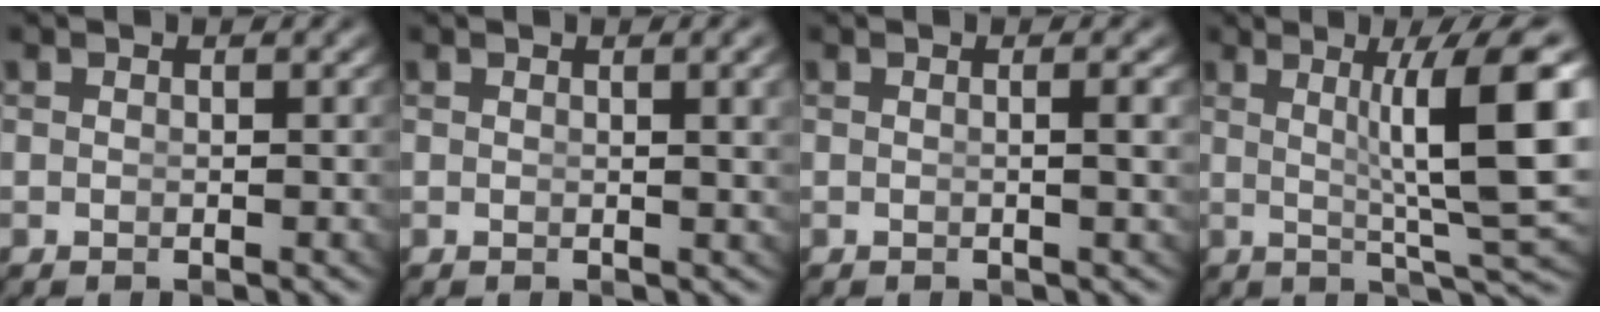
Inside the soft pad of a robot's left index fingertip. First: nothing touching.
{"total": 1.7, "force": [0.7, -0.1, 1.5], "torque": [-0.010, 0.000, 0.010]}
{"total": 1.1, "force": [0.1, -0.5, 1.0], "torque": [-0.013, -0.002, 0.001]}
{"total": 9.4, "force": [1.6, 1.6, 9.1], "torque": [-0.117, 0.000, 0.027]}